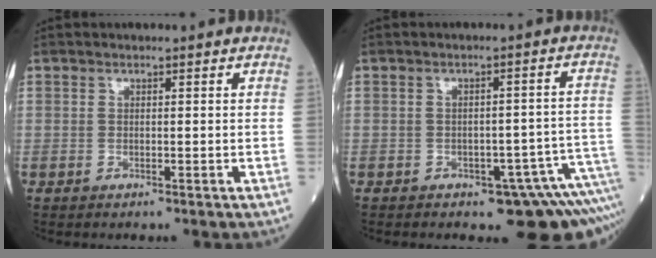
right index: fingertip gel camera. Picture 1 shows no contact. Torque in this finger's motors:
{"motor_torque": [1.04, -1.10, 0.31, 0.00]}